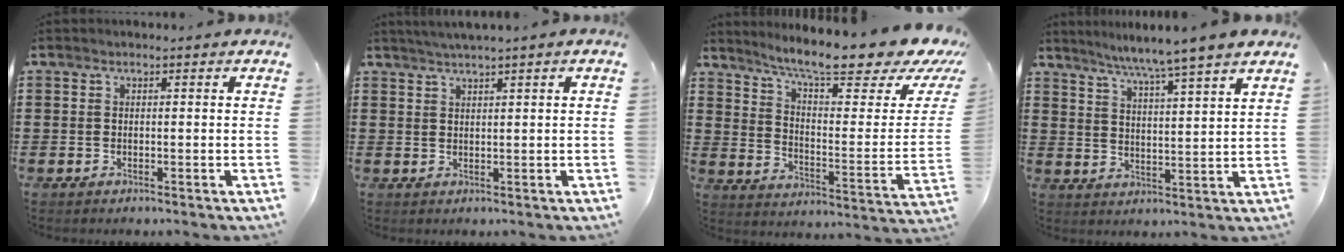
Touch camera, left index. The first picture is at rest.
{"total": 1.6, "force": [1.4, -0.4, 0.7], "torque": [-0.014, 0.000, 0.026]}
{"total": 11.8, "force": [9.8, 0.5, 6.6], "torque": [-0.133, -0.075, 0.159]}
{"total": 5.4, "force": [4.7, -1.6, 2.1], "torque": [-0.059, -0.036, 0.075]}